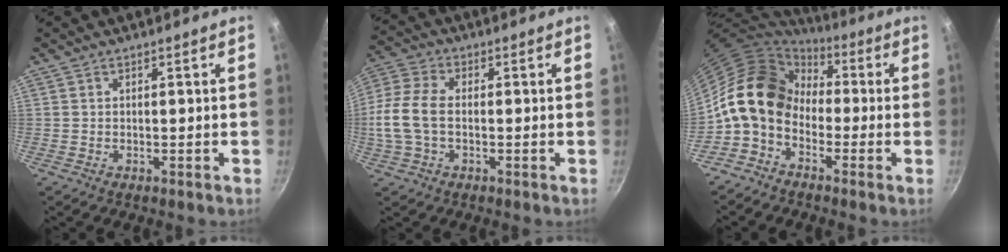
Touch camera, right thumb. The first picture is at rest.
{"total": 10.2, "force": [-0.8, 6.2, 8.0], "torque": [-0.170, 0.021, -0.028]}
{"total": 13.1, "force": [-0.7, 10.2, 8.2], "torque": [-0.114, 0.036, -0.036]}